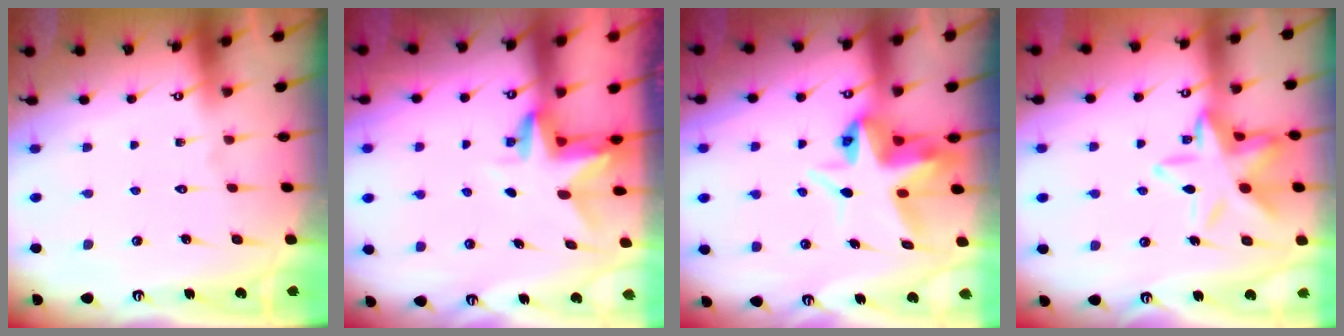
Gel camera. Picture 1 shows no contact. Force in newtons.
{"total": 3.2, "press": 3.2, "slide": 0.2}
{"total": 7.4, "press": 7.4, "slide": 0.7}
{"total": 14.8, "press": 14.7, "slide": 1.1}